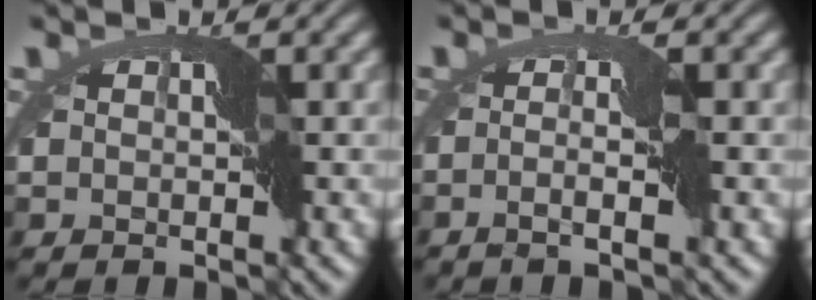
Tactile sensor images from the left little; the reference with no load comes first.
{"total": 1.5, "force": [-0.4, -1.1, 0.9], "torque": [-0.029, 0.002, -0.015]}